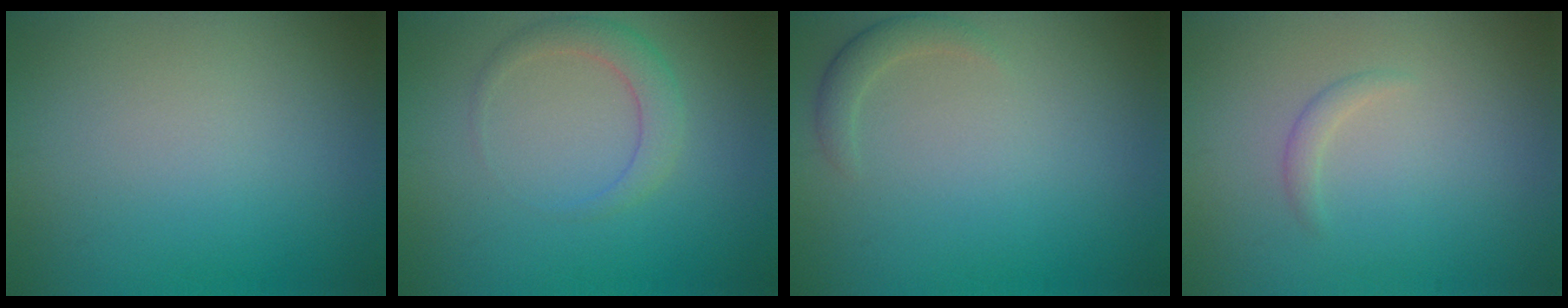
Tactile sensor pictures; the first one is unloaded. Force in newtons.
{"total": 2.3, "press": 2.3, "slide": 0.1}
{"total": 1.6, "press": 1.6, "slide": 0.1}
{"total": 0.9, "press": 0.9, "slide": 0.0}